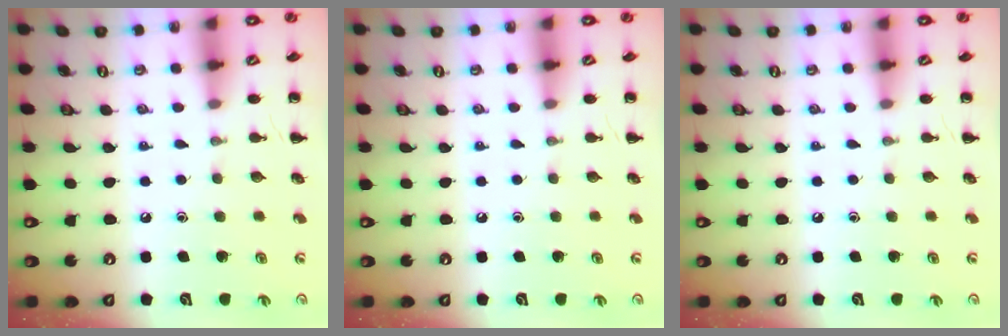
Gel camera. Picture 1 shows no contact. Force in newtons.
{"total": 0.0}
{"total": 0.0}